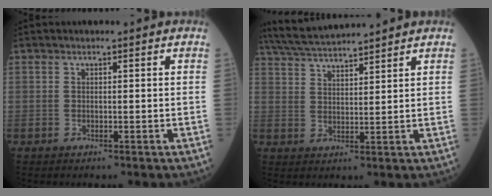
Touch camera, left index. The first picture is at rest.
{"total": 8.8, "force": [8.3, -0.2, 2.9], "torque": [-0.063, 0.029, 0.151]}